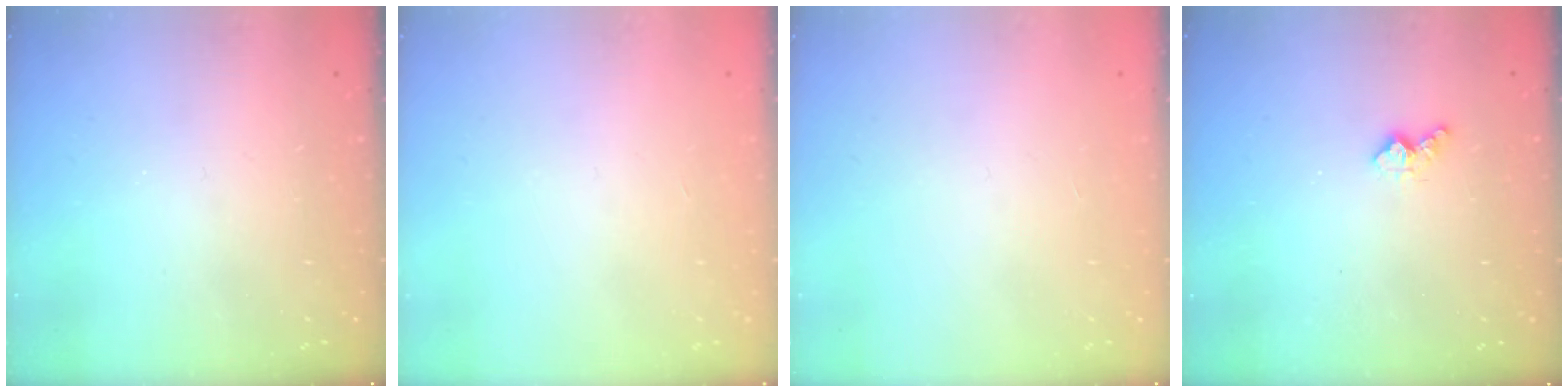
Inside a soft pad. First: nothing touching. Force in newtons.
{"total": 0.0}
{"total": 0.0}
{"total": 4.0, "press": 4.0, "slide": 0.6}